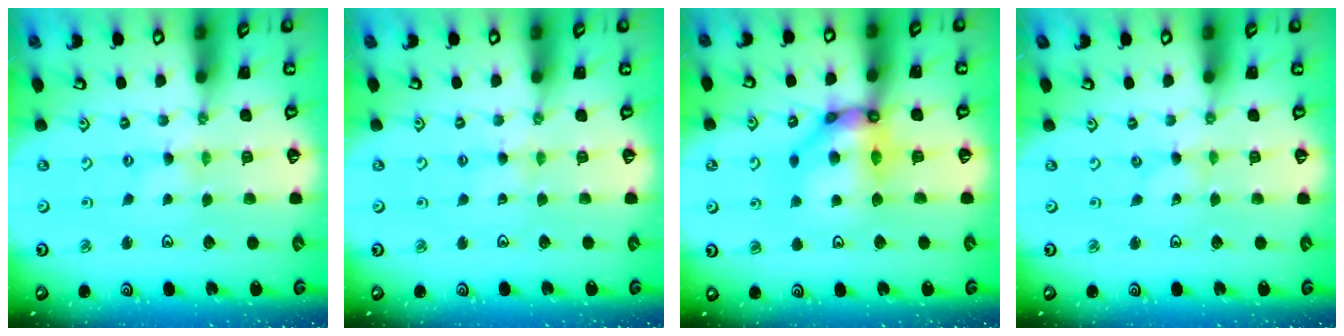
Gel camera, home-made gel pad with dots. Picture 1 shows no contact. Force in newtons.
{"total": 3.3, "press": 3.3, "slide": 0.4}
{"total": 12.3, "press": 12.2, "slide": 1.8}
{"total": 0.0}